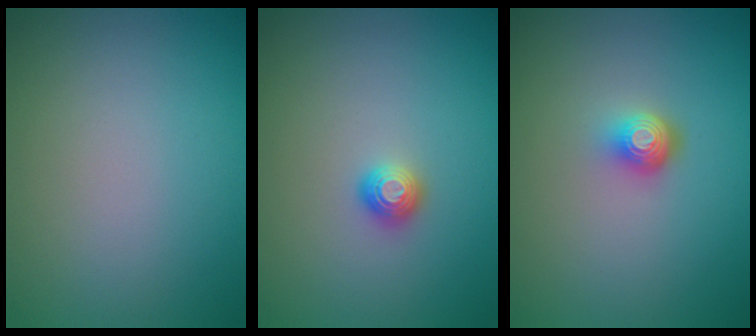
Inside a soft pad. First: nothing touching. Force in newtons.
{"total": 1.0, "press": 1.0, "slide": 0.1}
{"total": 2.3, "press": 1.4, "slide": 1.8}